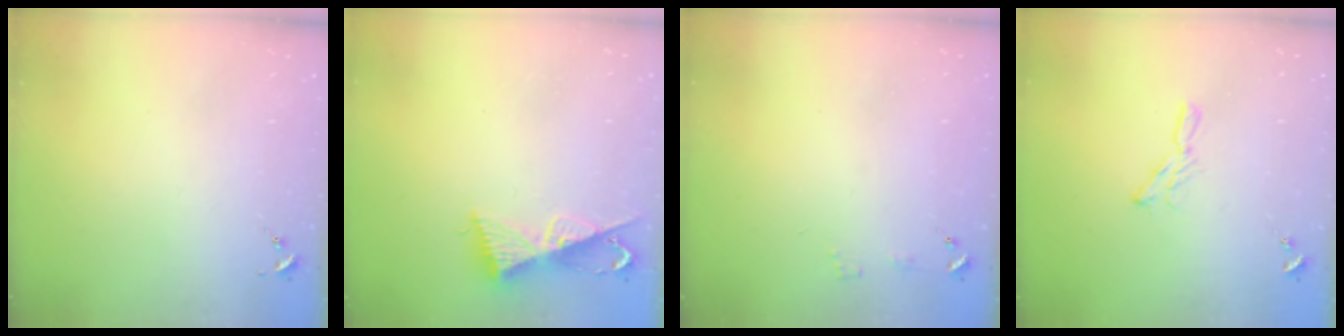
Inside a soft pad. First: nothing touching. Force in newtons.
{"total": 9.9, "press": 9.9, "slide": 0.4}
{"total": 3.1, "press": 3.1, "slide": 0.4}
{"total": 6.2, "press": 6.2, "slide": 0.5}